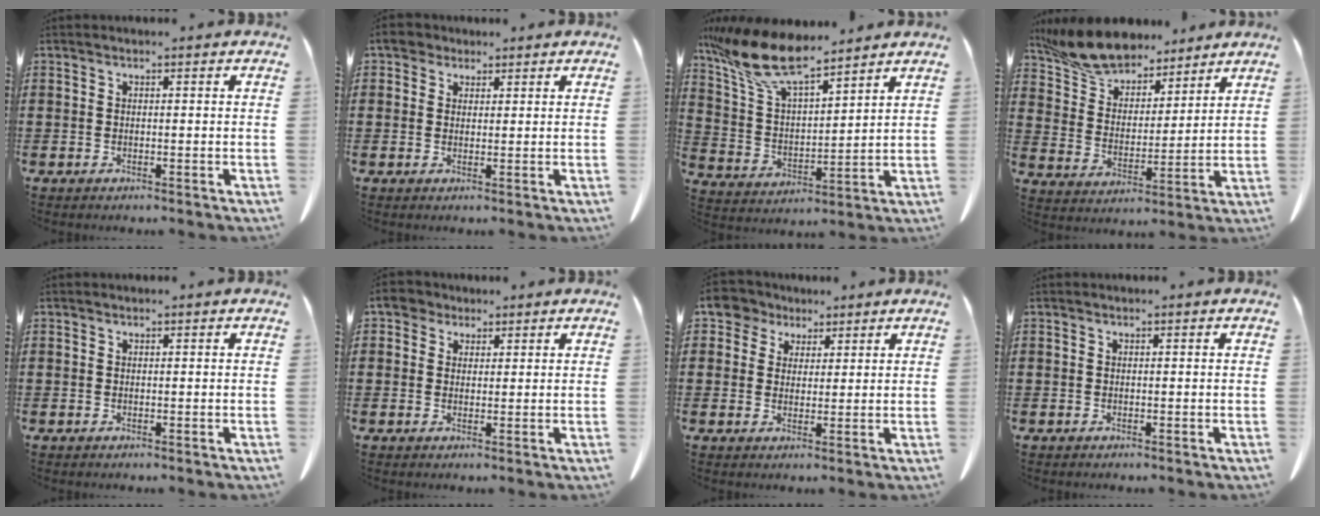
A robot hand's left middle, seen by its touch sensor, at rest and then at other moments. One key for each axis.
{"total": 3.1, "fx": 2.3, "fy": 1.8, "fz": 1.0, "tx": -0.031, "ty": 0.009, "tz": 0.044}
{"total": 12.6, "fx": 9.7, "fy": 3.2, "fz": 7.5, "tx": -0.189, "ty": -0.038, "tz": 0.170}
{"total": 9.3, "fx": 8.6, "fy": 2.9, "fz": 2.2, "tx": -0.086, "ty": -0.041, "tz": 0.164}
{"total": 0.0}
{"total": 3.4, "fx": 2.4, "fy": 2.1, "fz": 1.0, "tx": -0.033, "ty": 0.010, "tz": 0.046}
{"total": 5.2, "fx": 3.6, "fy": 3.6, "fz": 1.3, "tx": -0.044, "ty": 0.002, "tz": 0.064}
{"total": 0.0}